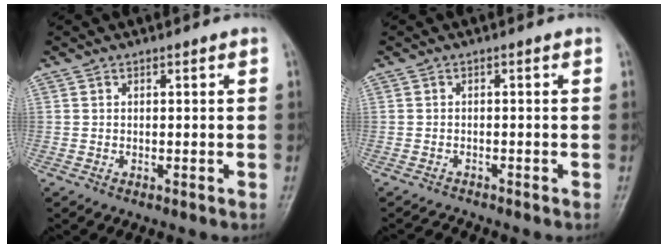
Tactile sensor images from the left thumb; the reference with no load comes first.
{"total": 1.3, "force": [-1.2, -0.1, -0.3], "torque": [-0.004, -0.004, -0.022]}